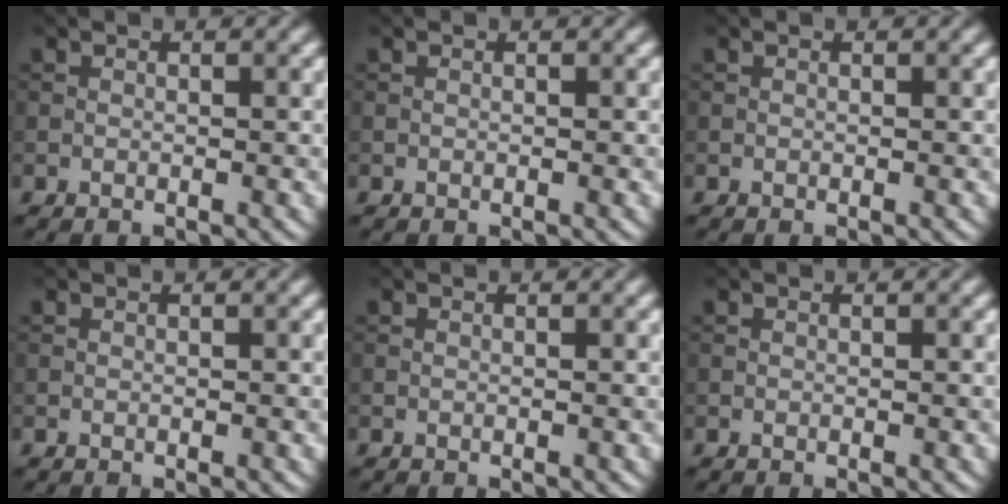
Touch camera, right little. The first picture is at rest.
{"total": 0.0}
{"total": 0.0}
{"total": 0.0}
{"total": 0.0}
{"total": 0.0}